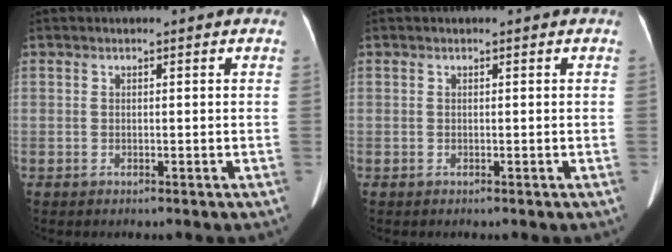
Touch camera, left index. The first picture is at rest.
{"total": 0.0}